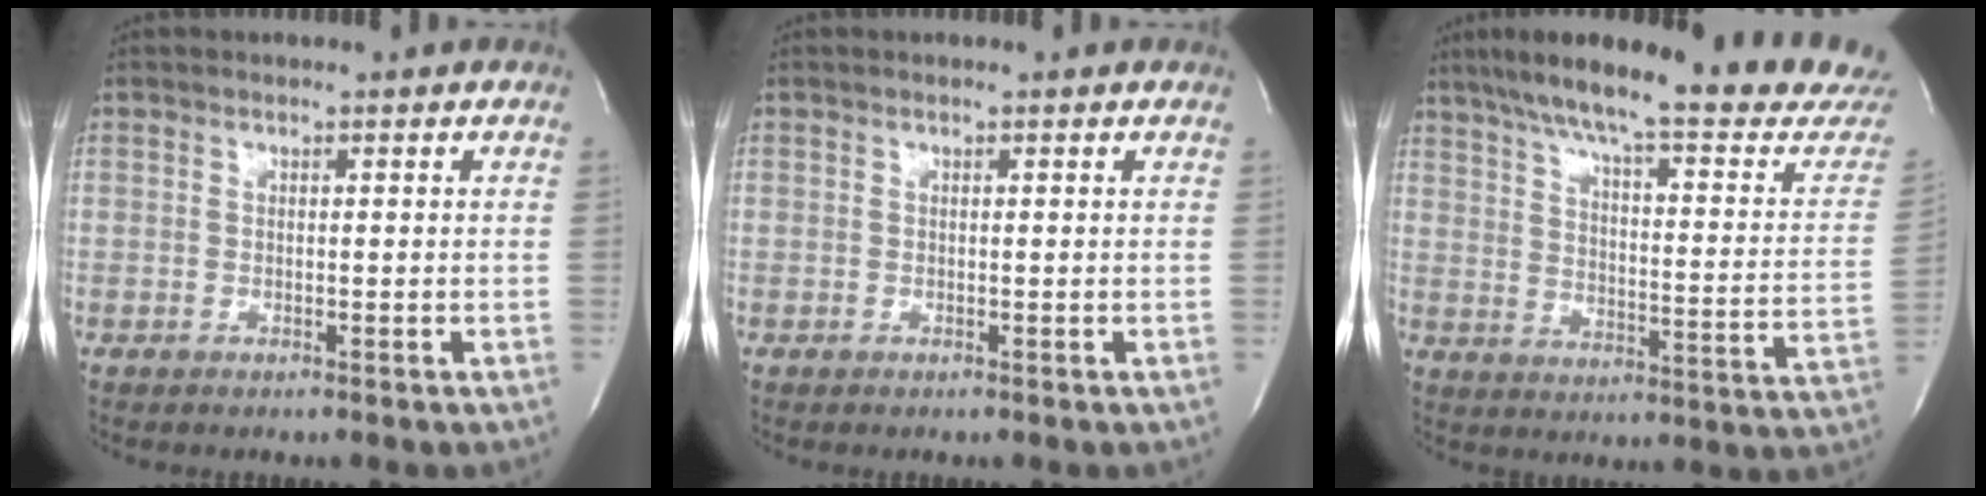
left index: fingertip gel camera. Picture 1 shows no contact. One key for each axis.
{"total": 0.0}
{"total": 27.6, "fx": 24.0, "fy": 1.7, "fz": 13.6, "tx": -0.213, "ty": -0.062, "tz": 0.312}